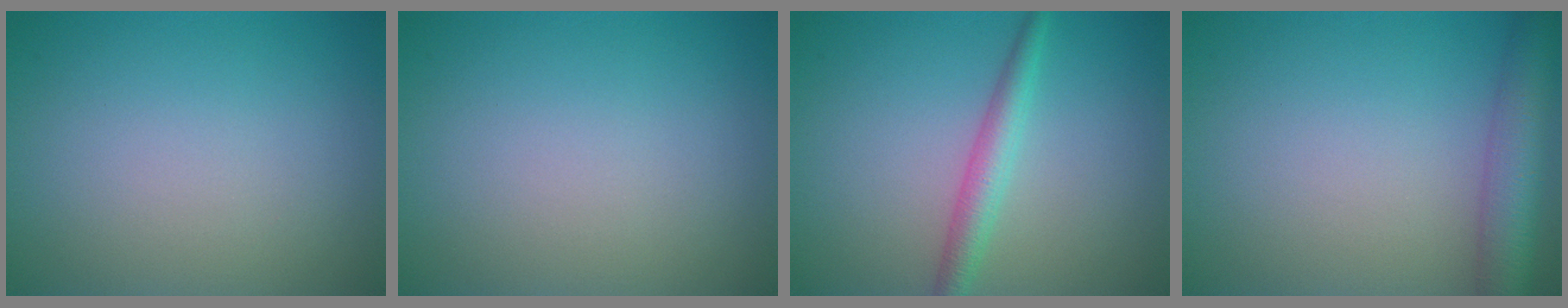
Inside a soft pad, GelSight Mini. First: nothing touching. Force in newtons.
{"total": 0.0}
{"total": 2.6, "press": 2.6, "slide": 0.1}
{"total": 5.1, "press": 5.1, "slide": 0.2}